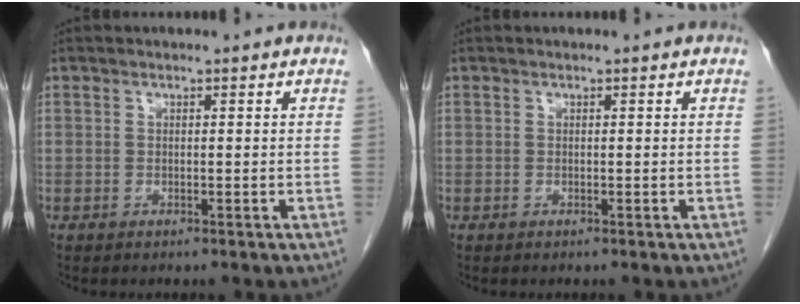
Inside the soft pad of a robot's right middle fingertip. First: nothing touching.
{"total": 0.0}